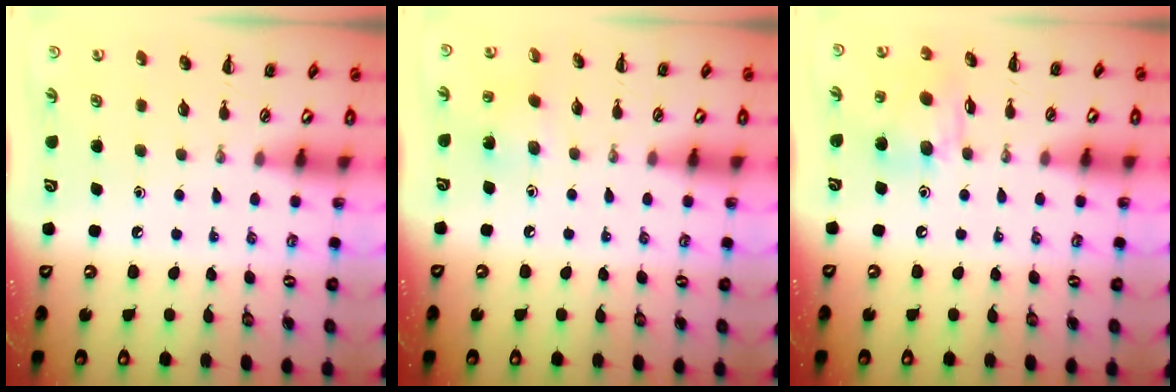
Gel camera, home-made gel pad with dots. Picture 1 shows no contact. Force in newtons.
{"total": 5.9, "press": 5.8, "slide": 1.3}
{"total": 11.0, "press": 10.7, "slide": 2.3}